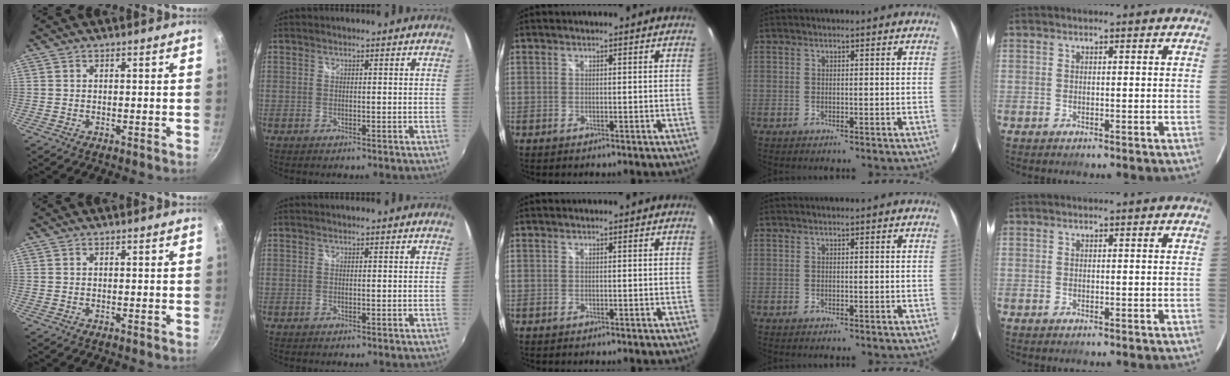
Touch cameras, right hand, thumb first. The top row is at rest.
{}